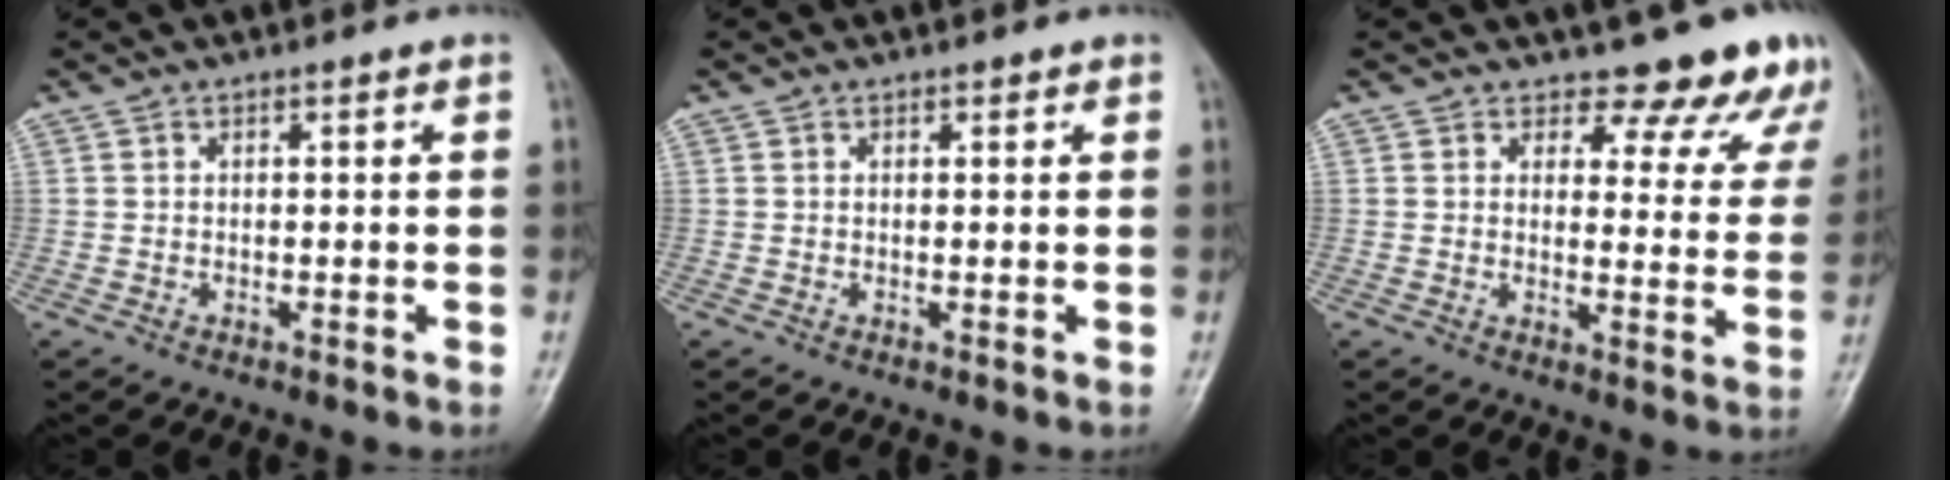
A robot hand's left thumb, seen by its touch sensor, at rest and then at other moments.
{"total": 0.6, "force": [0.5, 0.4, 0.1], "torque": [0.002, -0.003, 0.004]}
{"total": 12.0, "force": [10.7, 5.0, 2.3], "torque": [0.029, -0.071, 0.100]}